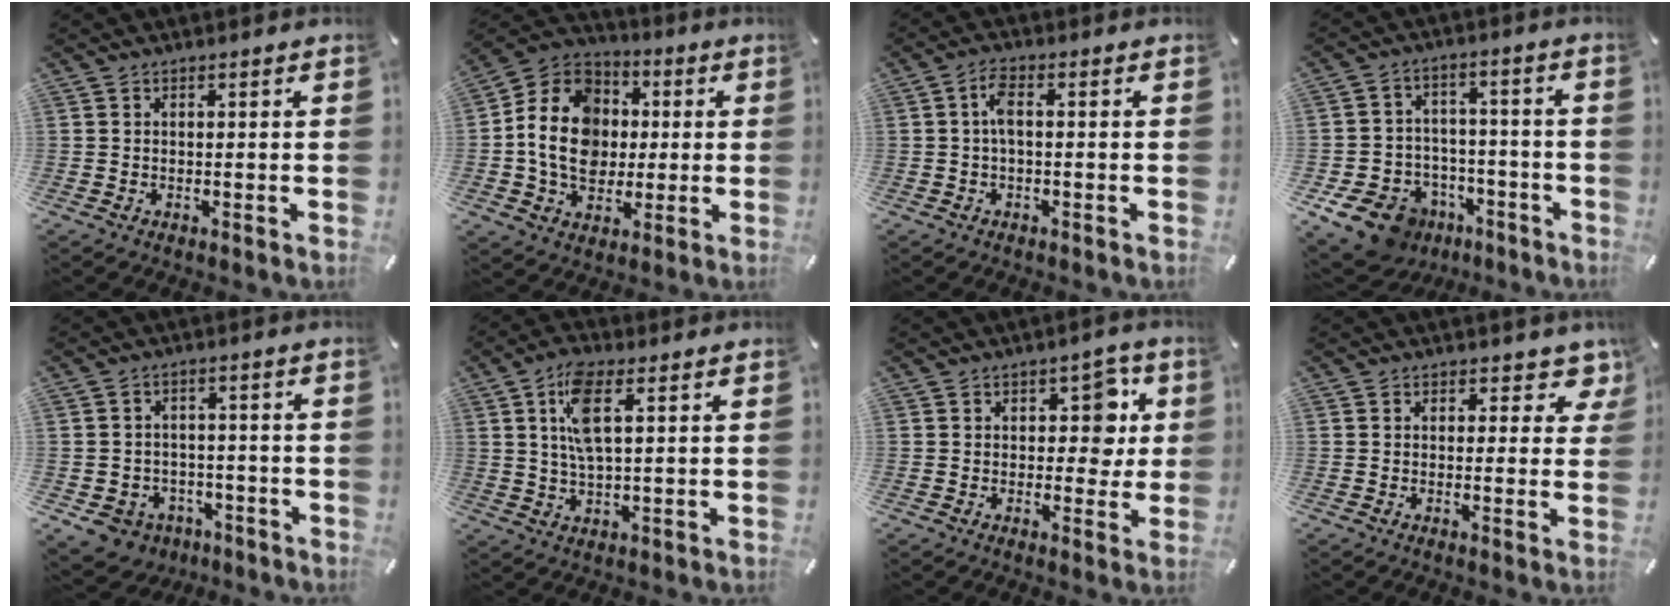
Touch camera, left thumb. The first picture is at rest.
{"total": 15.3, "force": [-0.6, 13.0, 8.1], "torque": [-0.187, 0.024, -0.008]}
{"total": 3.9, "force": [-0.1, 1.5, 3.6], "torque": [-0.076, 0.008, -0.006]}
{"total": 12.8, "force": [-7.5, 9.1, 5.0], "torque": [-0.084, 0.056, -0.125]}
{"total": 6.5, "force": [-3.2, 5.4, 1.7], "torque": [-0.047, 0.024, -0.058]}
{"total": 9.3, "force": [2.9, 3.9, 7.9], "torque": [-0.156, -0.003, 0.044]}
{"total": 8.3, "force": [1.9, 5.8, 5.6], "torque": [-0.054, -0.005, 0.023]}
{"total": 4.5, "force": [2.7, 2.8, 2.3], "torque": [-0.007, -0.015, 0.038]}